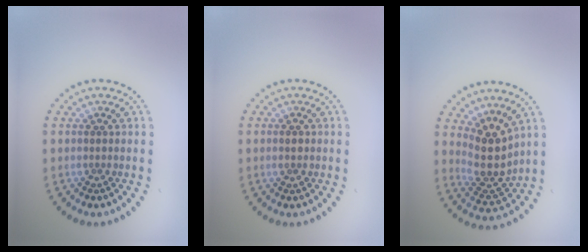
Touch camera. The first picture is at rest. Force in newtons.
{"total": 1.3, "press": 1.3, "slide": 0.1}
{"total": 4.0, "press": 3.1, "slide": 2.5}